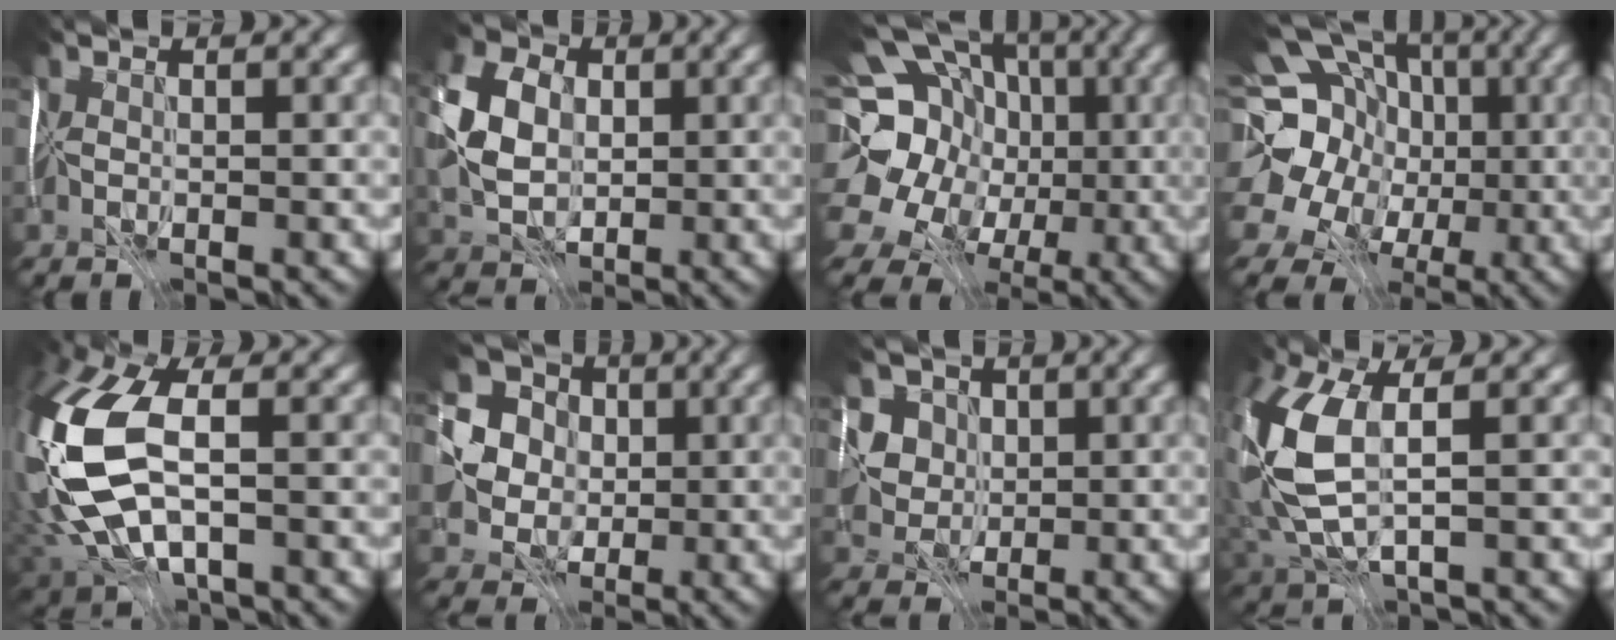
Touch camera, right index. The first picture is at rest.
{"total": 6.6, "force": [0.9, 4.9, 4.2], "torque": [-0.107, 0.012, 0.015]}
{"total": 17.4, "force": [1.9, 14.6, 9.3], "torque": [-0.176, 0.027, 0.031]}
{"total": 15.7, "force": [2.5, 13.0, 8.3], "torque": [-0.167, 0.031, 0.043]}
{"total": 12.0, "force": [0.5, 7.0, 9.7], "torque": [-0.255, -0.019, 0.021]}
{"total": 7.4, "force": [1.1, 6.9, 2.6], "torque": [-0.061, 0.014, -0.005]}
{"total": 2.9, "force": [1.4, 2.6, 0.3], "torque": [0.003, 0.003, 0.023]}
{"total": 7.7, "force": [1.5, 3.7, 6.5], "torque": [-0.196, -0.005, 0.040]}